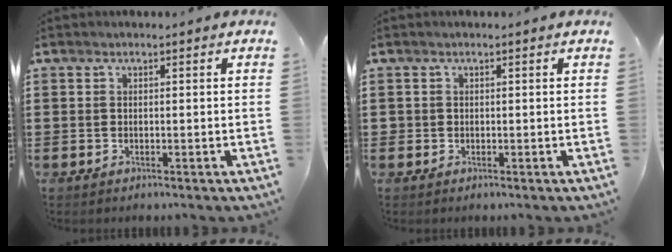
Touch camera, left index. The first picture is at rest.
{"total": 0.6, "force": [0.1, 0.6, 0.0], "torque": [-0.002, 0.005, 0.001]}